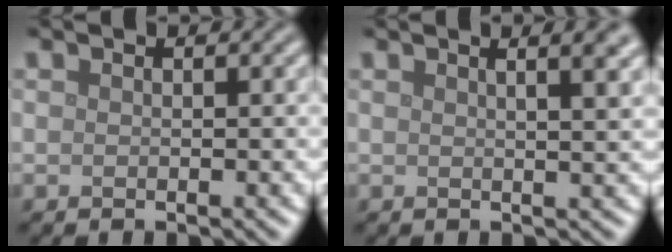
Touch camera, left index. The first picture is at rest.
{"total": 5.7, "force": [2.8, 2.4, 4.3], "torque": [-0.021, 0.039, 0.002]}